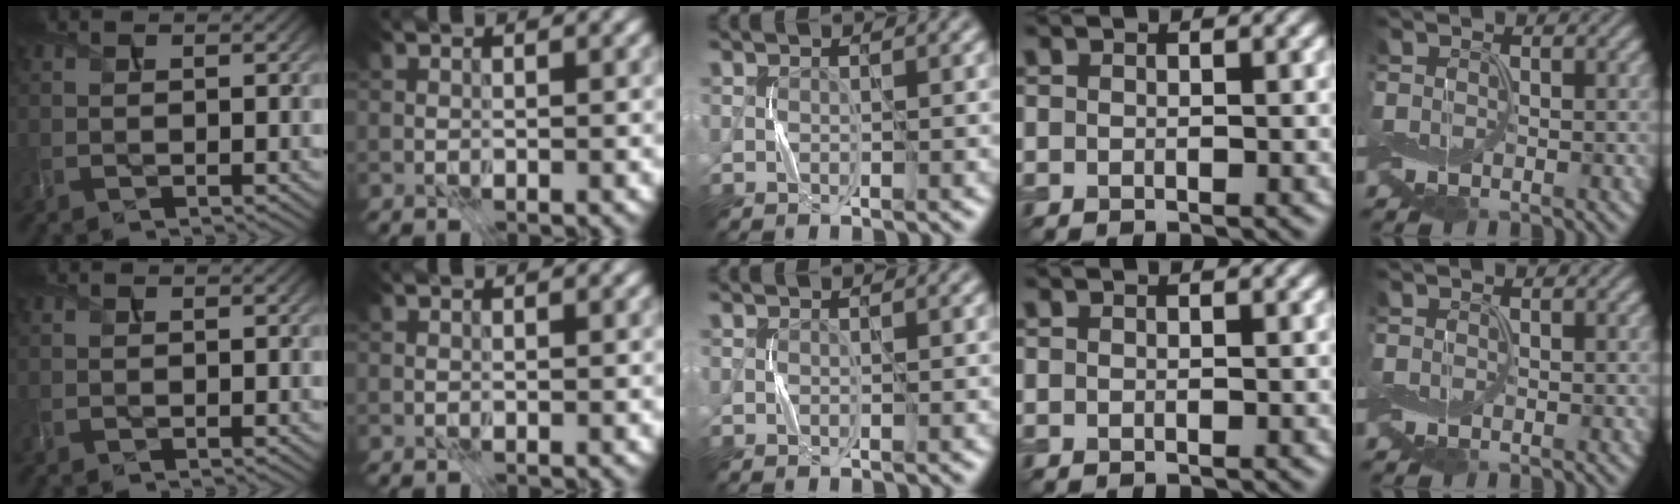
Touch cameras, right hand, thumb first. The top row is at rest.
{}